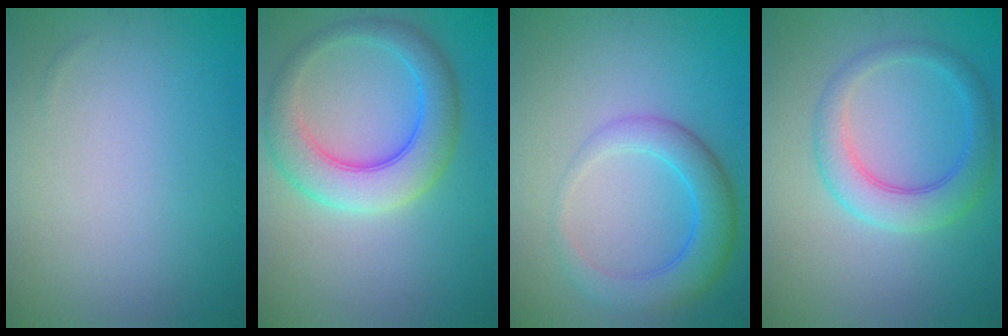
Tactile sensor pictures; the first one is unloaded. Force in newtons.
{"total": 5.9, "press": 5.9, "slide": 0.3}
{"total": 4.9, "press": 4.9, "slide": 0.2}
{"total": 4.3, "press": 4.3, "slide": 0.1}